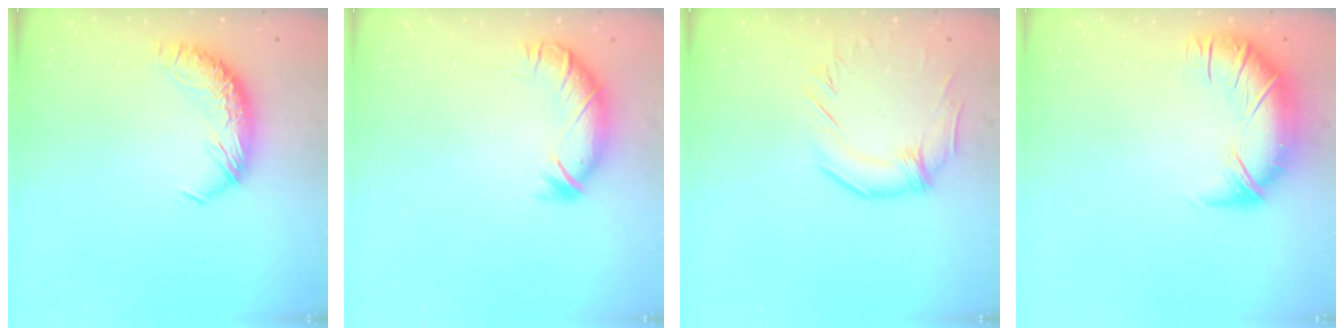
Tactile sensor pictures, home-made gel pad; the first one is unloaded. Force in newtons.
{"total": 3.6, "press": 3.5, "slide": 0.8}
{"total": 0.8, "press": 0.6, "slide": 0.5}
{"total": 2.7, "press": 1.1, "slide": 2.5}